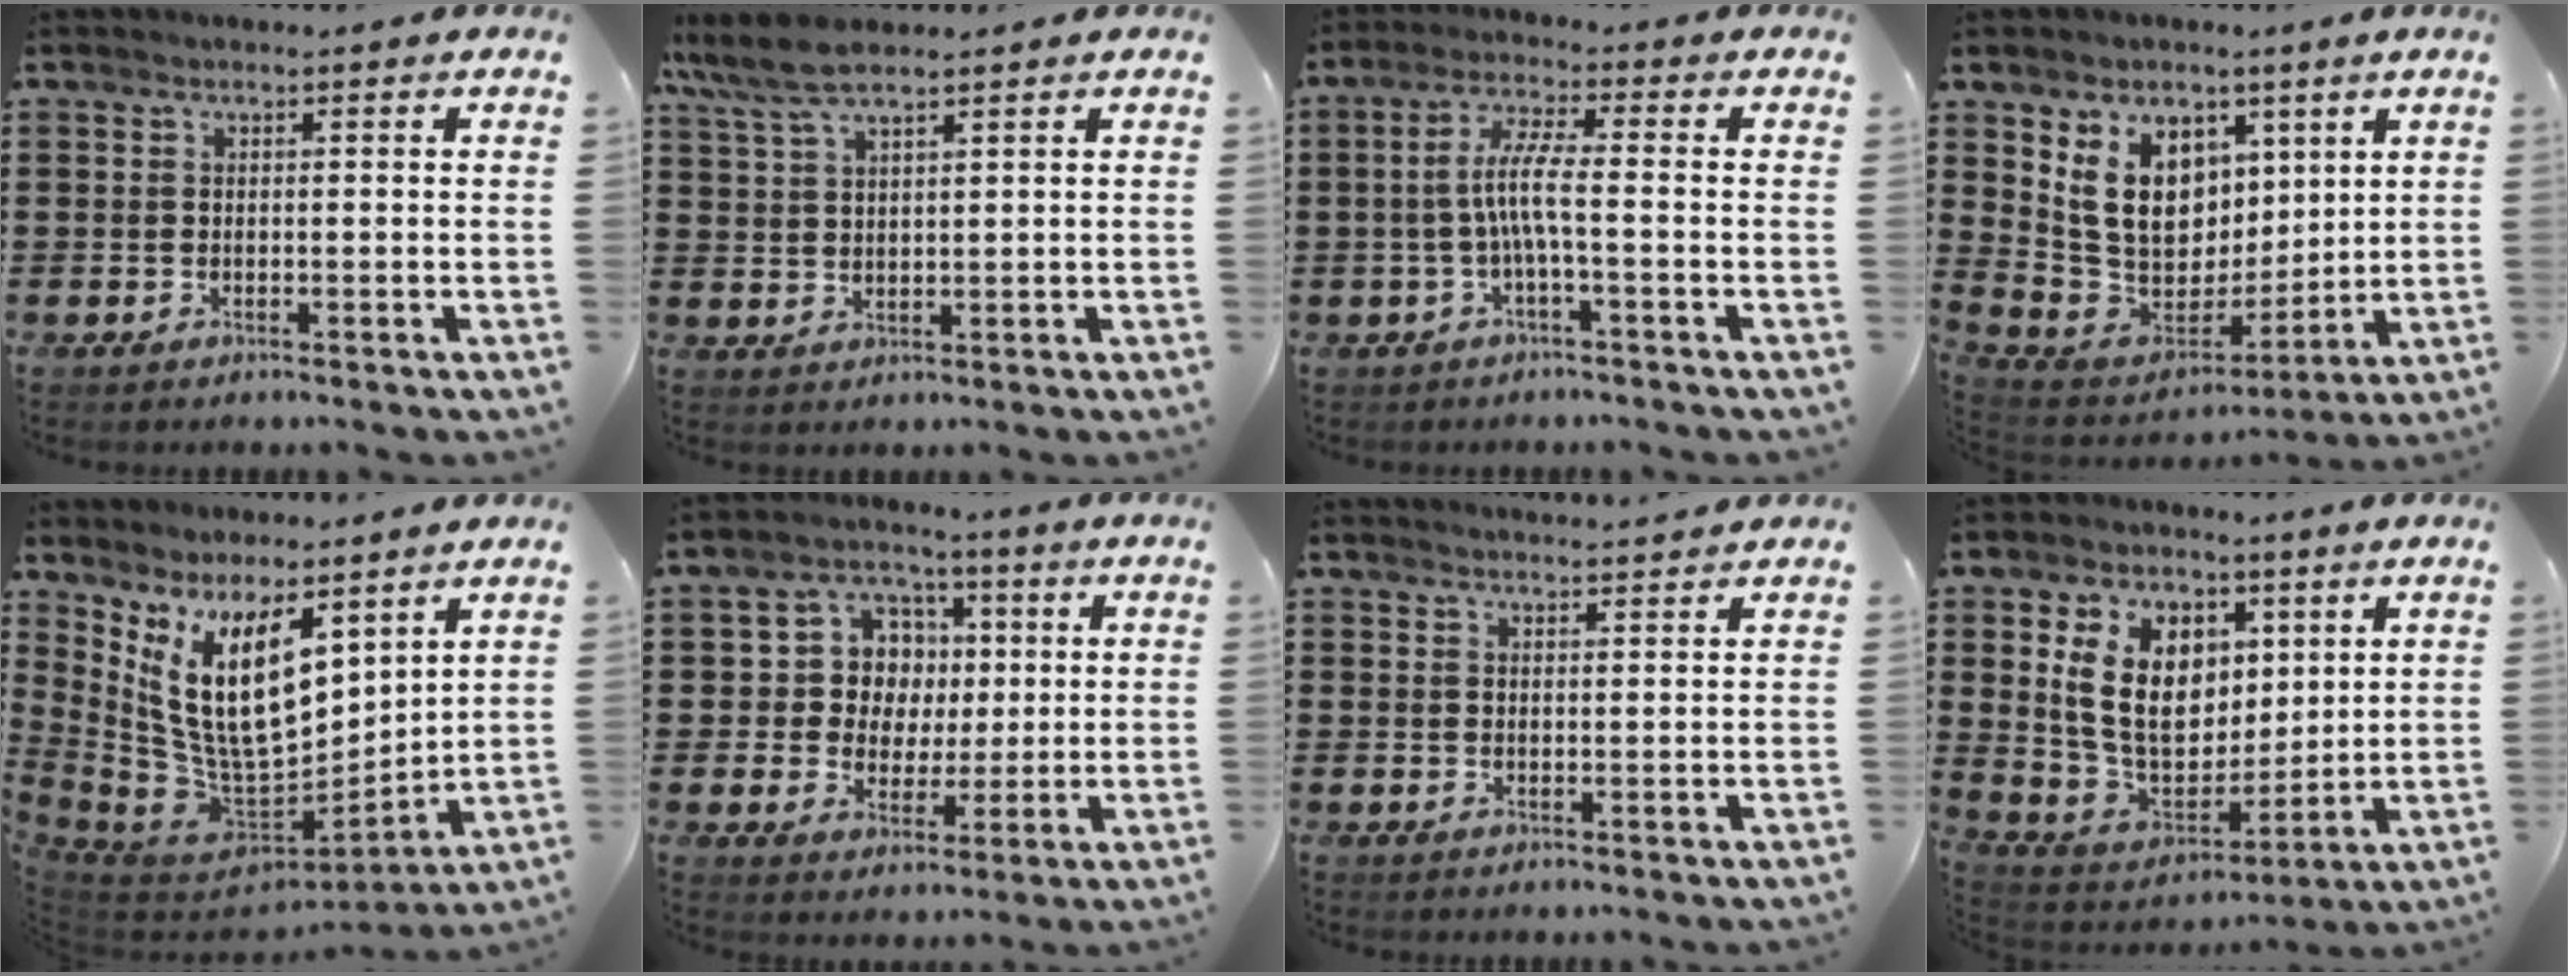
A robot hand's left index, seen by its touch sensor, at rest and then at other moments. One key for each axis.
{"total": 5.7, "fx": 4.5, "fy": 1.0, "fz": 3.5, "tx": -0.087, "ty": -0.006, "tz": 0.080}
{"total": 6.1, "fx": -1.2, "fy": 0.8, "fz": 6.0, "tx": -0.122, "ty": 0.000, "tz": -0.031}
{"total": 11.2, "fx": 4.8, "fy": 8.6, "fz": 5.4, "tx": -0.146, "ty": -0.015, "tz": 0.097}
{"total": 14.2, "fx": 6.2, "fy": 6.6, "fz": 10.9, "tx": -0.256, "ty": -0.038, "tz": 0.118}
{"total": 7.7, "fx": 1.1, "fy": 7.2, "fz": 2.5, "tx": -0.074, "ty": 0.018, "tz": 0.020}
{"total": 1.7, "fx": 1.7, "fy": -0.1, "fz": 0.1, "tx": -0.006, "ty": -0.001, "tz": 0.034}
{"total": 12.0, "fx": 4.2, "fy": 8.6, "fz": 7.2, "tx": -0.178, "ty": -0.003, "tz": 0.079}